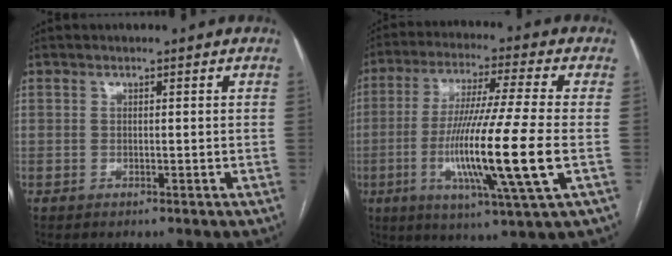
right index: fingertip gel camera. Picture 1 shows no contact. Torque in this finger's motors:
{"motor_torque": [2.14, 0.00, 0.66, 0.21]}